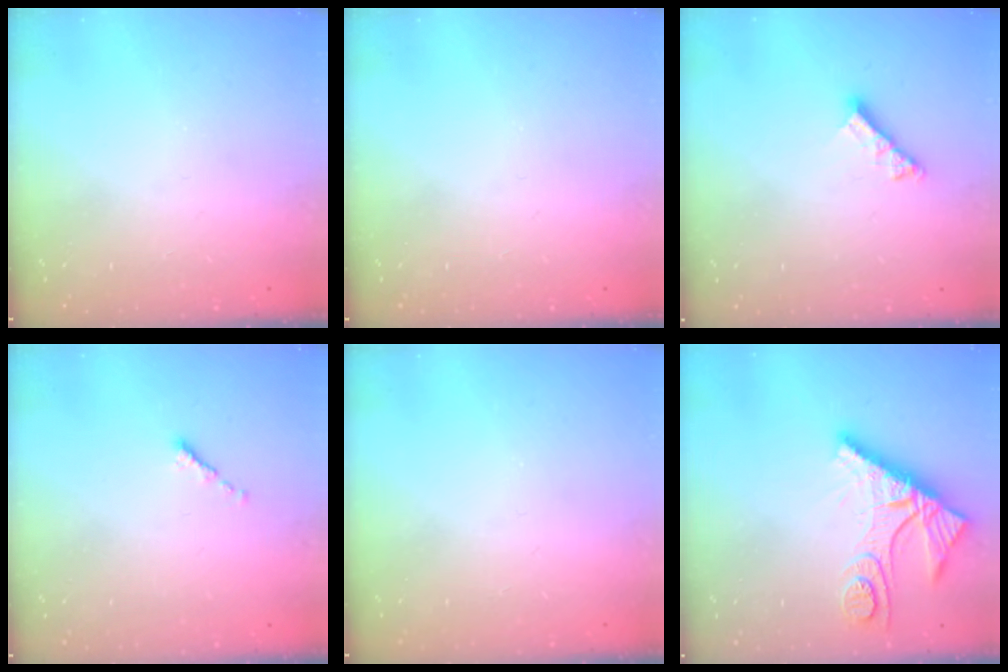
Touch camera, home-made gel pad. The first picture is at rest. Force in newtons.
{"total": 0.0}
{"total": 6.0, "press": 6.0, "slide": 0.7}
{"total": 0.6, "press": 0.5, "slide": 0.3}
{"total": 0.0}
{"total": 10.7, "press": 10.6, "slide": 1.1}